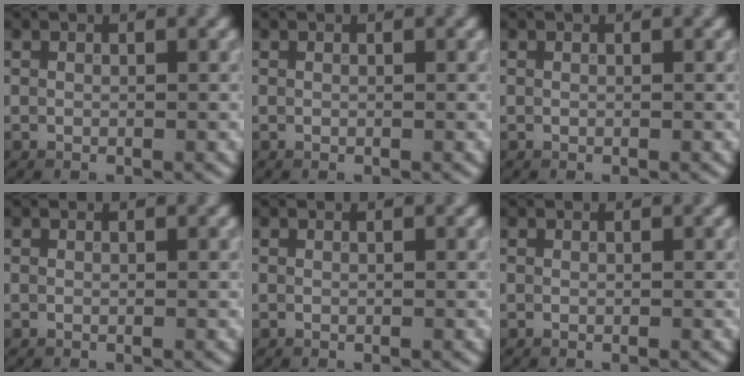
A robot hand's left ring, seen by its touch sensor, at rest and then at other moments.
{"total": 0.0}
{"total": 0.0}
{"total": 0.0}
{"total": 0.0}
{"total": 0.0}